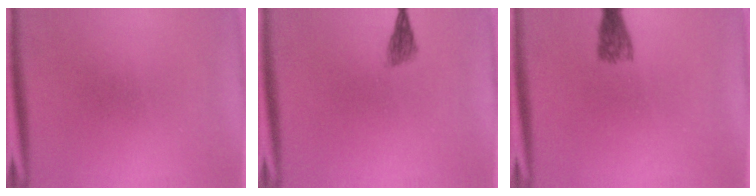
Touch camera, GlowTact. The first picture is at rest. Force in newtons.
{"total": 1.8}
{"total": 2.7}